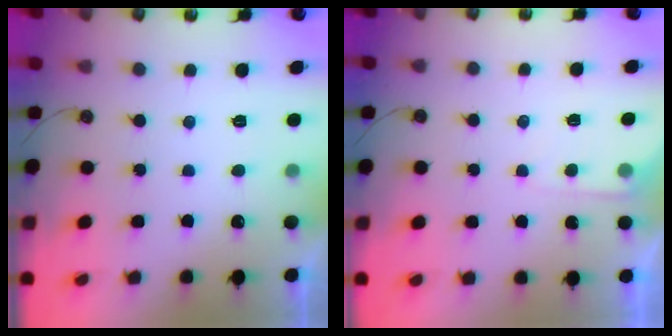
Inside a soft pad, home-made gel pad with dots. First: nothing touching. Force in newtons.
{"total": 3.8, "press": 3.8, "slide": 0.5}